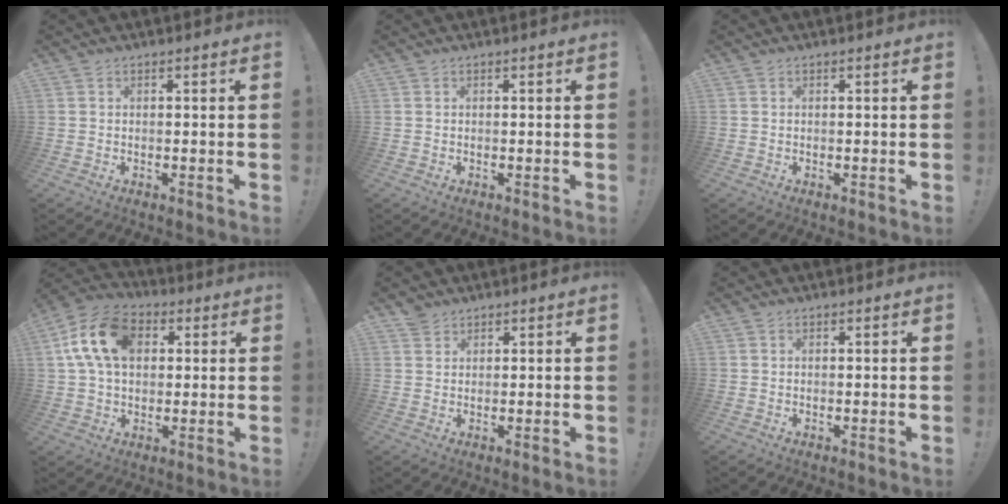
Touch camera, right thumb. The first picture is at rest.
{"total": 0.0}
{"total": 0.0}
{"total": 16.2, "force": [4.1, 11.2, 11.0], "torque": [-0.187, 0.007, 0.079]}
{"total": 2.7, "force": [2.3, 1.5, 0.1], "torque": [0.009, -0.012, 0.042]}
{"total": 0.0}